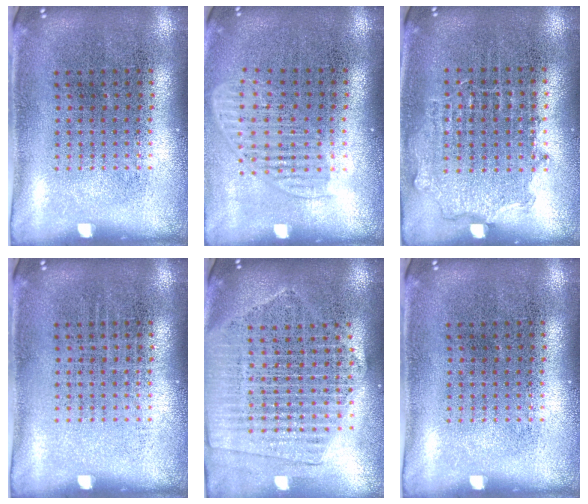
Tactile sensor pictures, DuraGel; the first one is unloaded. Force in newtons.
{"total": 1.5, "press": 1.3, "slide": 0.7}
{"total": 0.8, "press": 0.8, "slide": 0.2}
{"total": 0.0}
{"total": 2.2, "press": 2.0, "slide": 1.0}
{"total": 0.0}